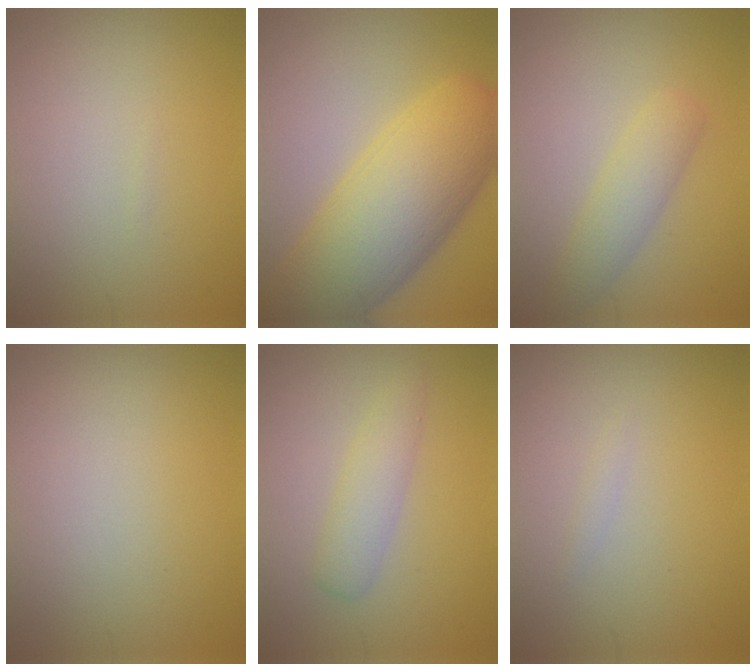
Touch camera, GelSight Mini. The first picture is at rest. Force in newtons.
{"total": 11.7, "press": 11.7, "slide": 0.4}
{"total": 2.9, "press": 2.9, "slide": 0.1}
{"total": 0.0}
{"total": 2.4, "press": 2.4, "slide": 0.0}
{"total": 0.5, "press": 0.5, "slide": 0.0}